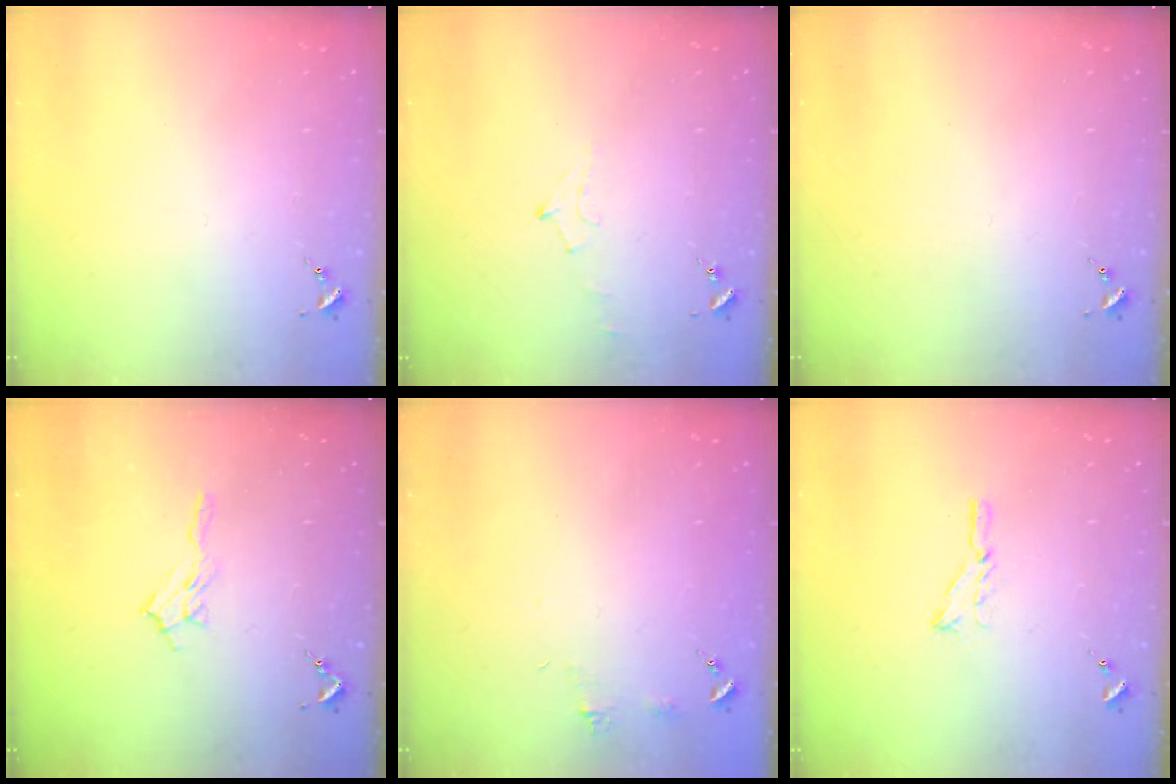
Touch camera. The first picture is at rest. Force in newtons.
{"total": 5.2, "press": 5.2, "slide": 0.6}
{"total": 0.0}
{"total": 6.5, "press": 6.5, "slide": 0.8}
{"total": 4.5, "press": 4.5, "slide": 0.5}
{"total": 6.4, "press": 6.3, "slide": 0.6}